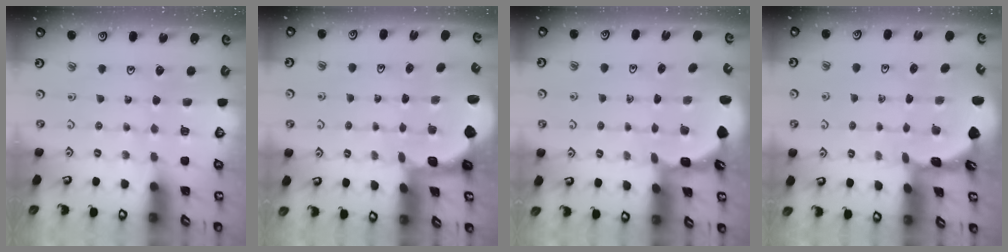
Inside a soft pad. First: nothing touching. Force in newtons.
{"total": 1.2, "press": 1.2, "slide": 0.2}
{"total": 1.9, "press": 1.9, "slide": 0.6}
{"total": 1.7, "press": 1.7, "slide": 0.1}